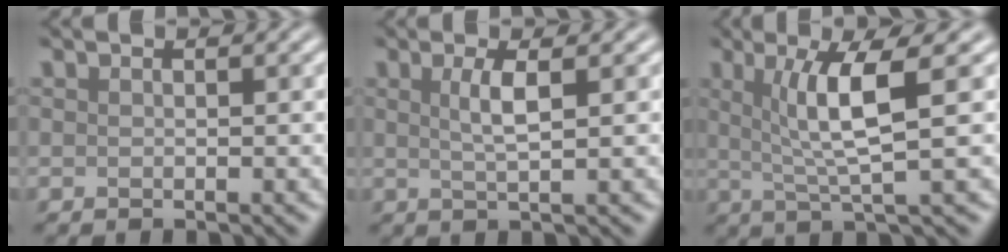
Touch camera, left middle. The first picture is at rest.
{"total": 2.3, "force": [0.6, 0.5, 2.2], "torque": [-0.041, 0.000, 0.009]}
{"total": 5.3, "force": [1.2, 0.8, 5.1], "torque": [-0.090, 0.002, 0.027]}